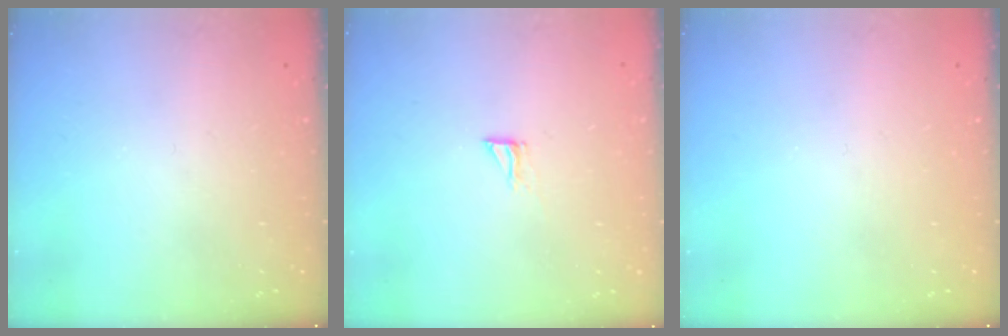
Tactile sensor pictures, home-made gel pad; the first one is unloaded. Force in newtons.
{"total": 4.6, "press": 4.5, "slide": 0.5}
{"total": 0.0}